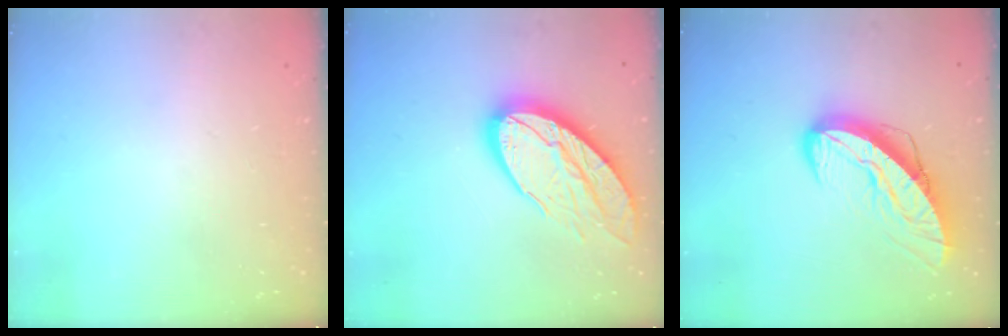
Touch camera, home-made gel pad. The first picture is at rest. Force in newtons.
{"total": 18.8, "press": 18.8, "slide": 1.2}
{"total": 10.6, "press": 10.6, "slide": 0.9}